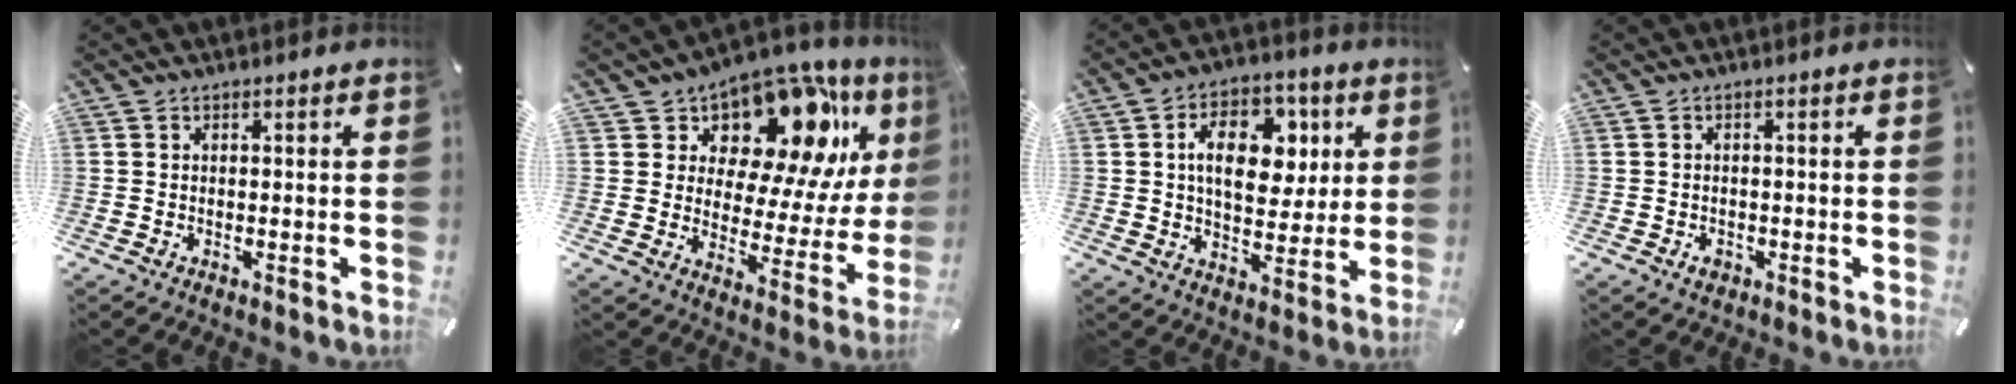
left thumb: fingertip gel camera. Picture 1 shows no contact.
{"total": 15.1, "force": [10.4, 8.1, 7.4], "torque": [-0.111, -0.089, 0.174]}
{"total": 14.4, "force": [3.9, 9.6, 10.0], "torque": [-0.144, 0.002, 0.067]}
{"total": 1.9, "force": [-0.9, 1.4, 0.9], "torque": [-0.018, 0.005, -0.017]}